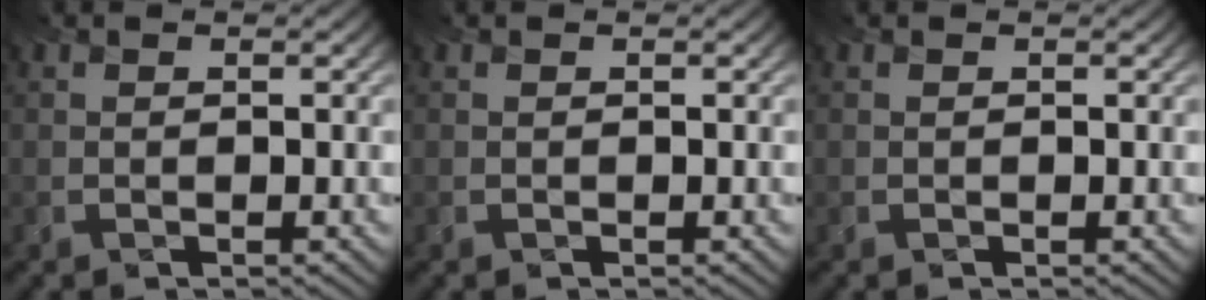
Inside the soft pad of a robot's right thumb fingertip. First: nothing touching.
{"total": 0.0}
{"total": 0.0}